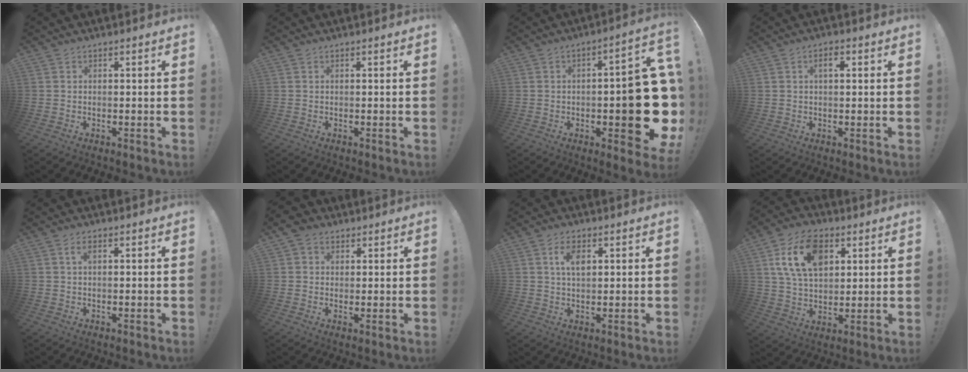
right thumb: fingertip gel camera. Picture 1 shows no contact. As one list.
[{"total": 0.0}, {"total": 17.7, "force": [-3.4, 5.9, 16.4], "torque": [-0.191, 0.008, -0.043]}, {"total": 3.0, "force": [0.8, 1.7, 2.3], "torque": [-0.032, 0.004, 0.010]}, {"total": 1.8, "force": [0.6, 0.6, 1.5], "torque": [-0.024, 0.002, 0.008]}, {"total": 4.7, "force": [2.3, 3.7, 1.8], "torque": [-0.032, -0.004, 0.047]}, {"total": 5.7, "force": [1.9, 3.2, 4.3], "torque": [-0.065, 0.001, 0.031]}, {"total": 16.7, "force": [6.4, 10.8, 11.0], "torque": [-0.177, -0.011, 0.120]}]